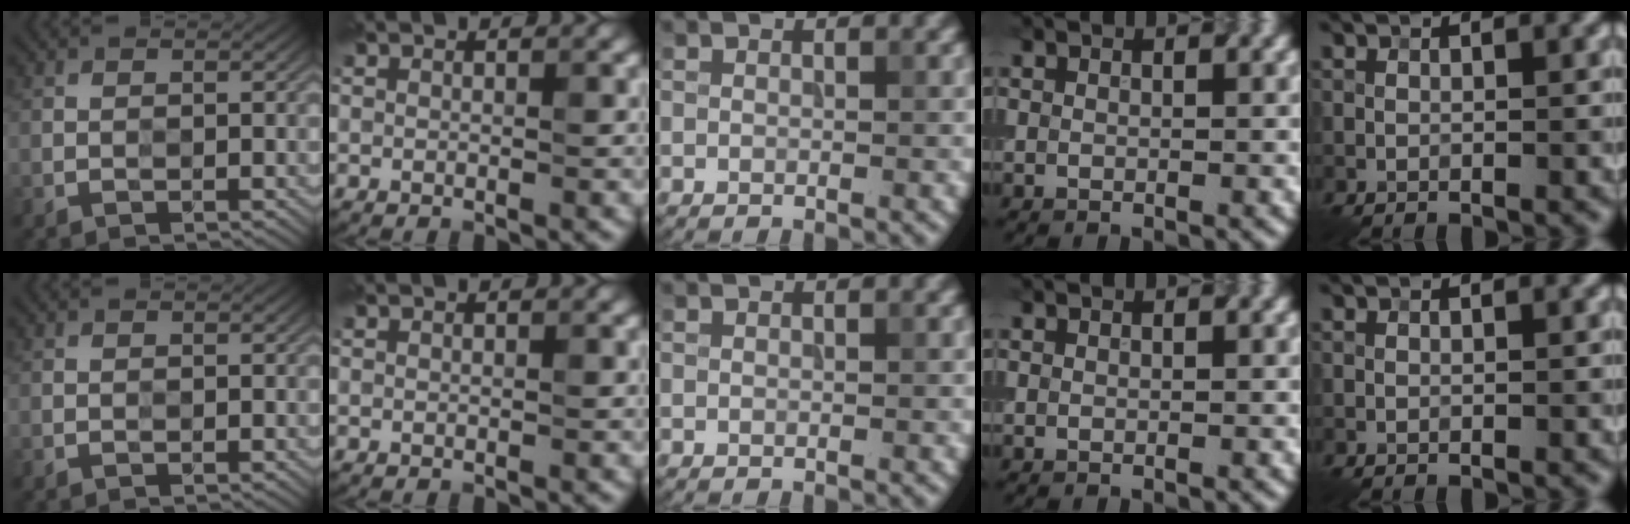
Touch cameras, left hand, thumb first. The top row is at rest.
{}